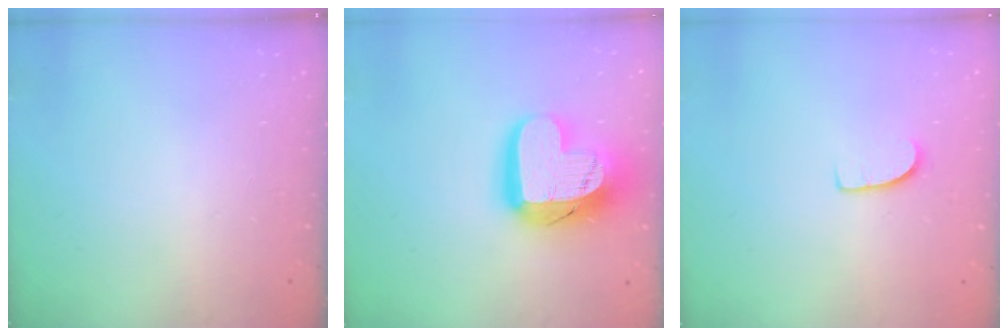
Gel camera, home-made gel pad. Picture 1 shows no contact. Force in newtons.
{"total": 18.9, "press": 18.8, "slide": 1.7}
{"total": 6.7, "press": 6.7, "slide": 0.3}